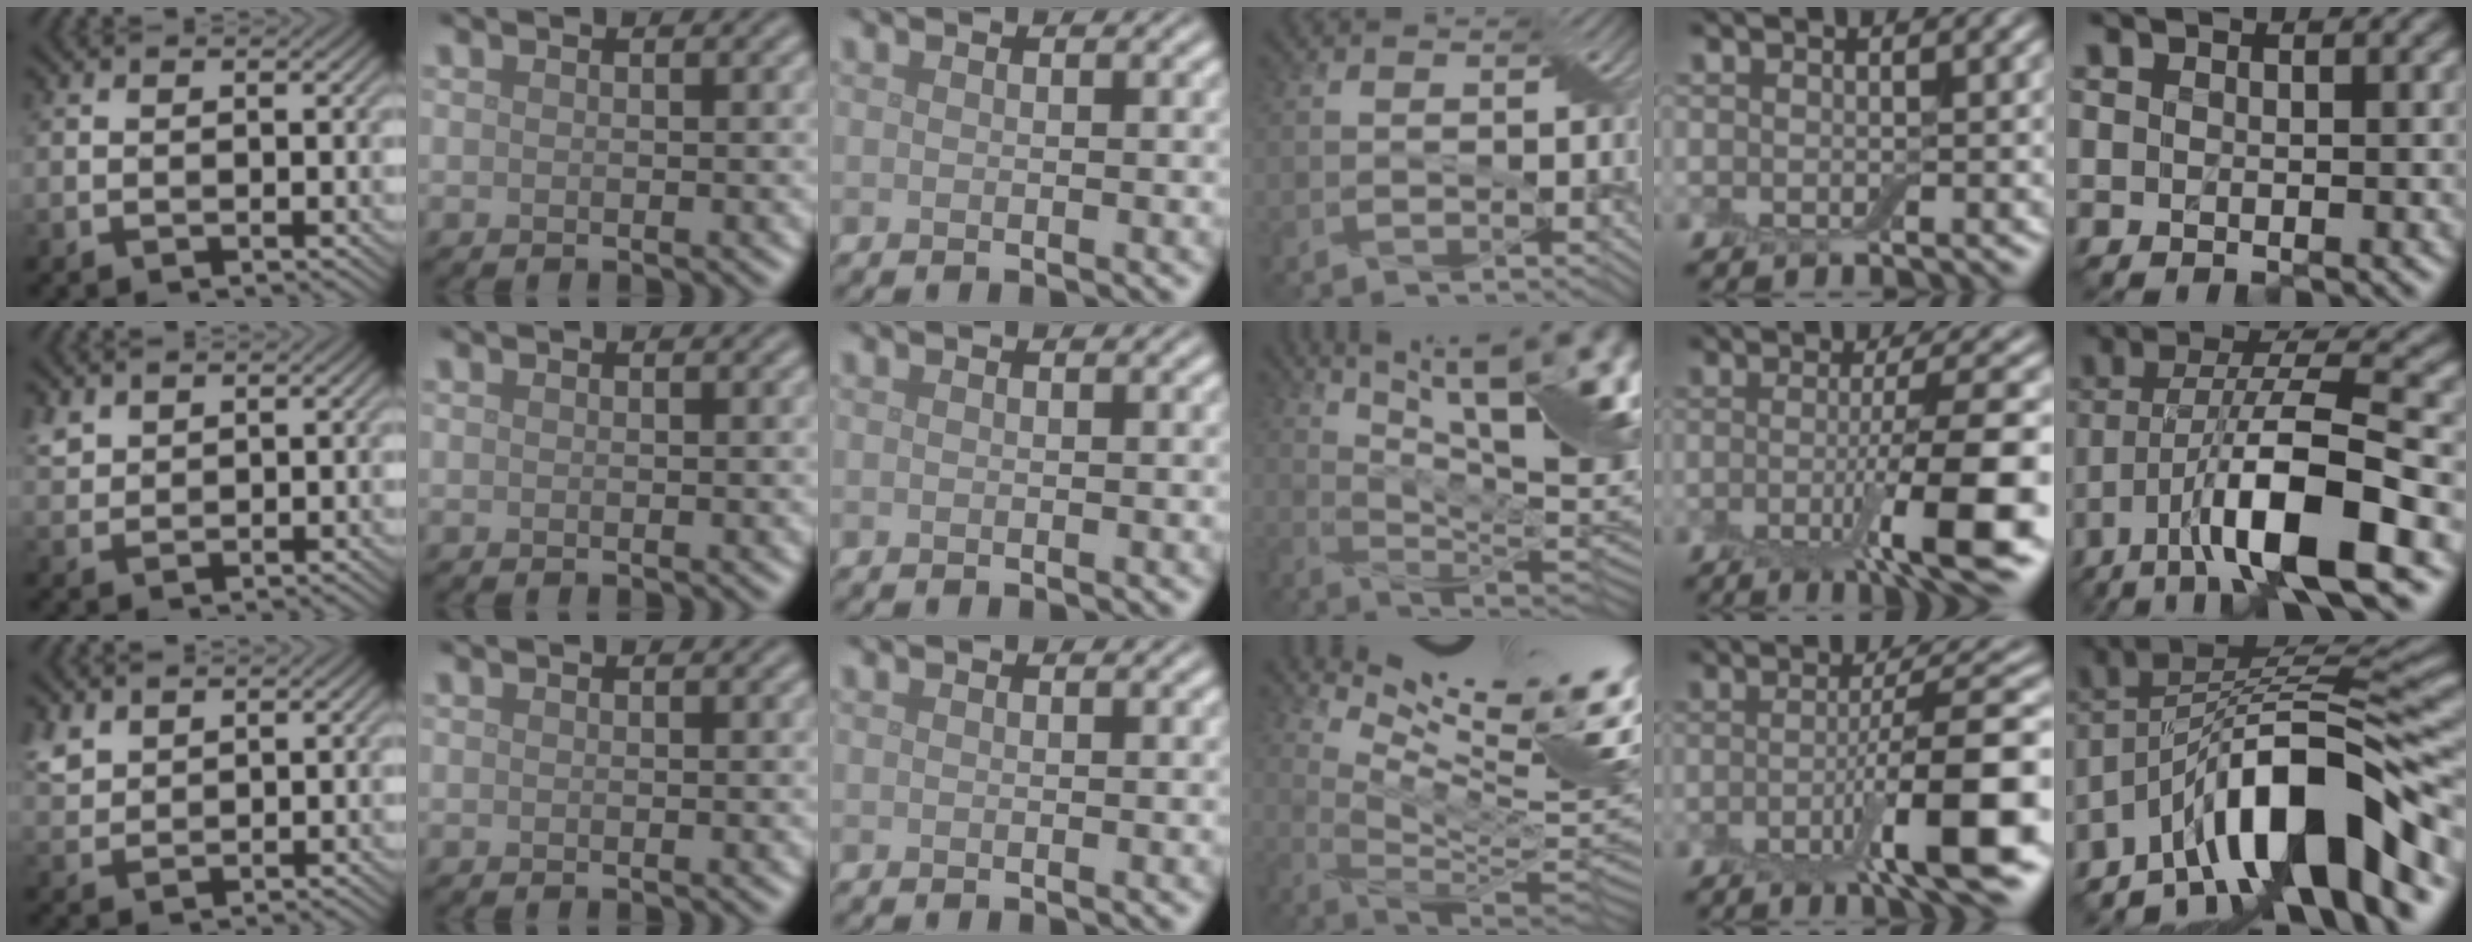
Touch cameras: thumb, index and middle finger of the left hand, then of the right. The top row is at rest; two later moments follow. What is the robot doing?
{"motion": "wrap", "object": "cling film"}